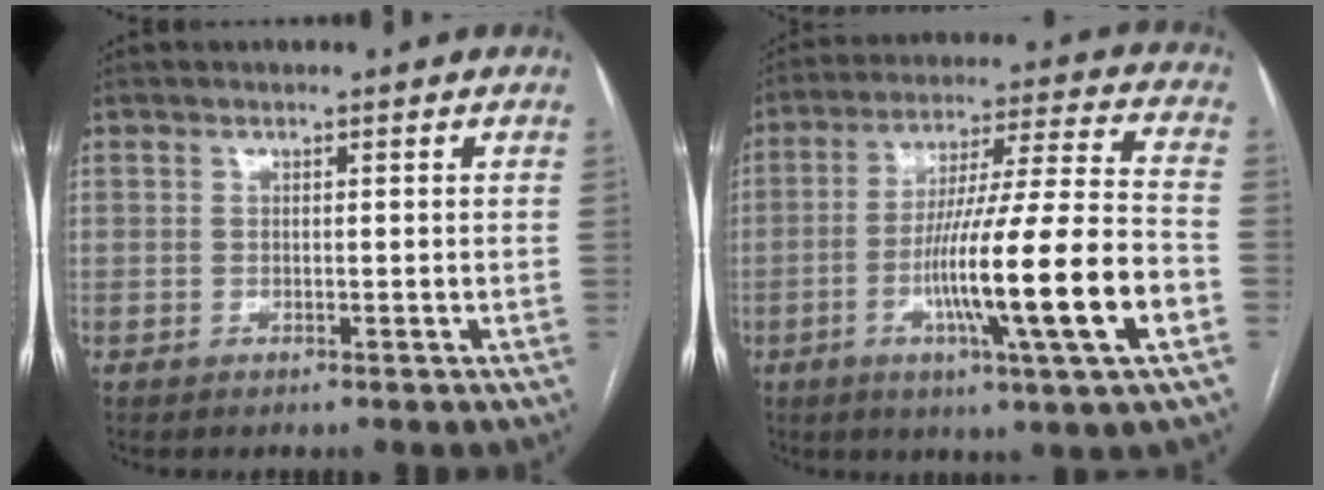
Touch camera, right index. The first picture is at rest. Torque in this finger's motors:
{"motor_torque": [2.14, 0.00, 1.05, 0.21]}